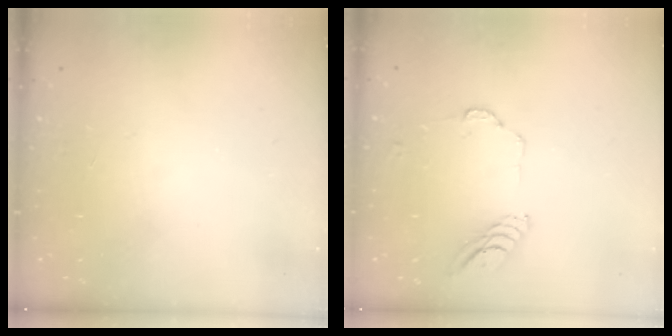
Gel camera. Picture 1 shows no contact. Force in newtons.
{"total": 6.5, "press": 6.4, "slide": 0.4}